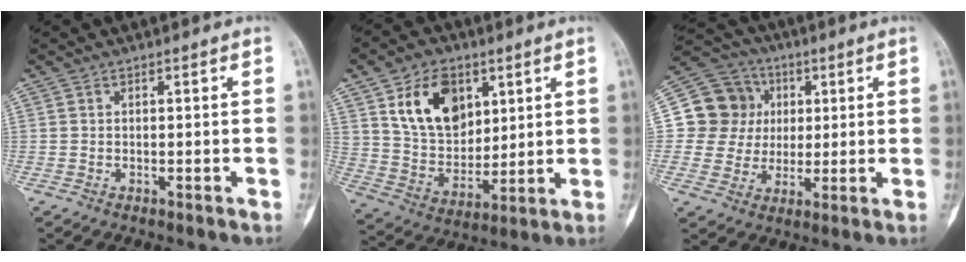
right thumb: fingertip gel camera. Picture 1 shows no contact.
{"total": 15.0, "force": [6.4, 10.3, 8.9], "torque": [-0.110, -0.029, 0.128]}
{"total": 12.7, "force": [2.4, 12.0, 3.1], "torque": [-0.019, 0.015, 0.040]}